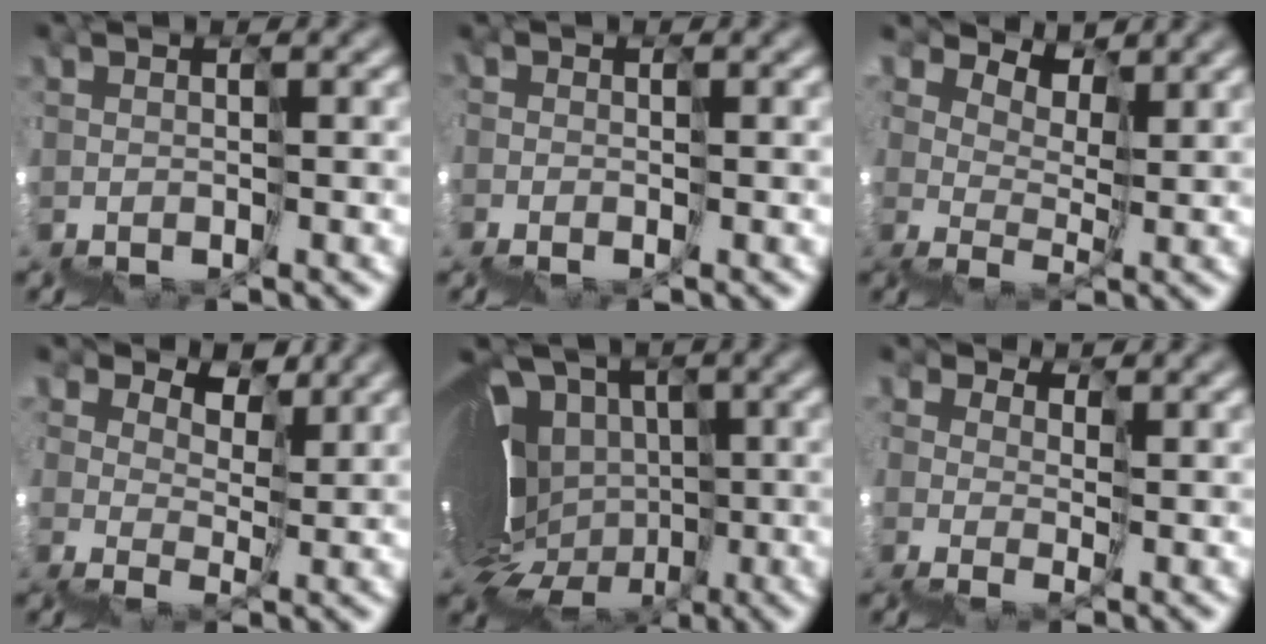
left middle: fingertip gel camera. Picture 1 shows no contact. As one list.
[{"total": 2.7, "force": [-1.5, 1.4, 1.6], "torque": [-0.030, -0.016, -0.023]}, {"total": 4.0, "force": [3.7, 0.3, -1.3], "torque": [0.027, 0.015, 0.068]}, {"total": 4.1, "force": [3.4, 2.3, 0.2], "torque": [0.010, 0.016, 0.068]}, {"total": 12.9, "force": [-0.8, 8.4, 9.7], "torque": [-0.129, 0.058, -0.009]}, {"total": 1.9, "force": [1.1, 1.5, 0.6], "torque": [-0.007, 0.004, 0.025]}]